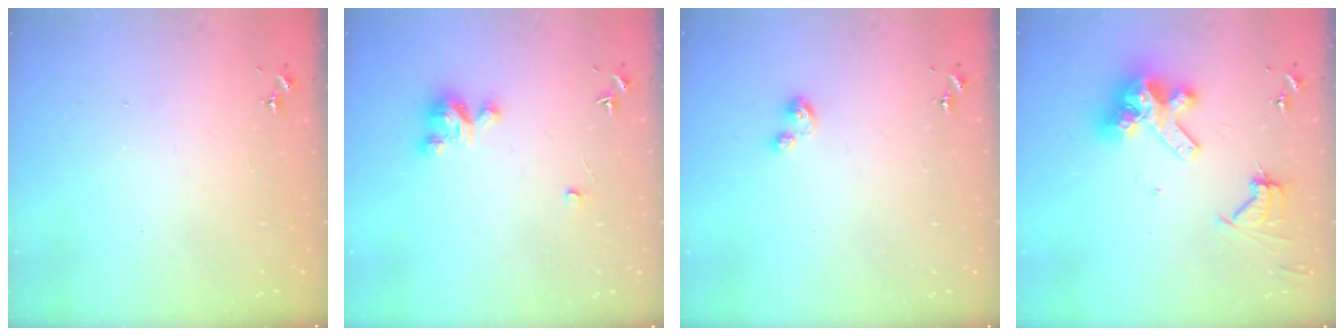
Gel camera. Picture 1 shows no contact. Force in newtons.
{"total": 4.9, "press": 4.9, "slide": 0.2}
{"total": 3.4, "press": 3.3, "slide": 0.4}
{"total": 15.5, "press": 15.4, "slide": 1.7}